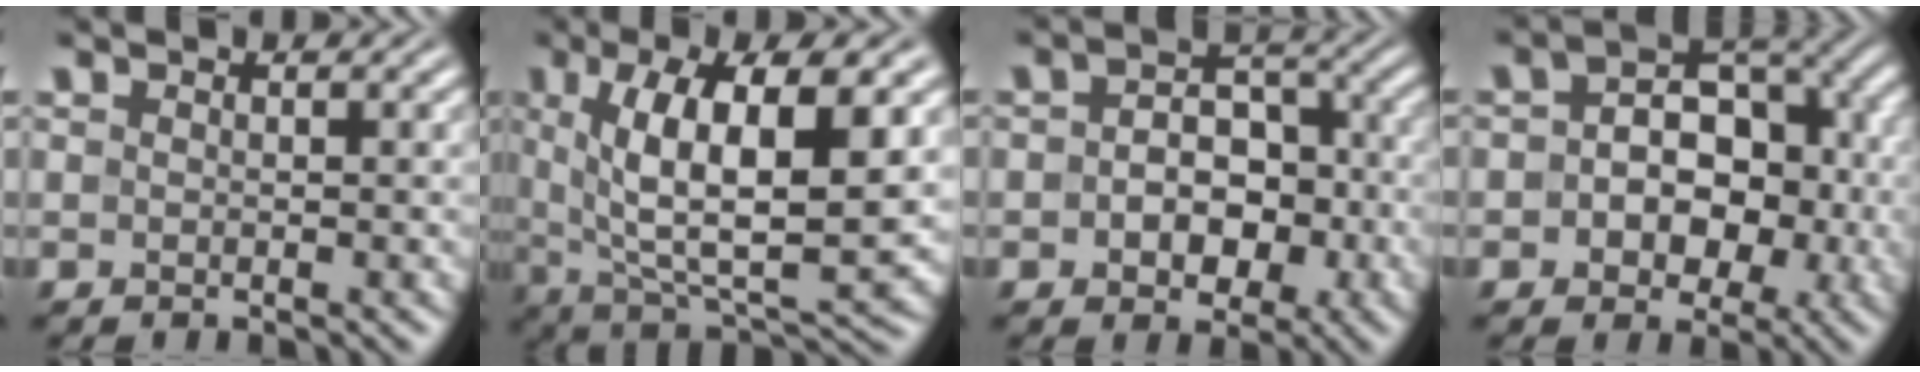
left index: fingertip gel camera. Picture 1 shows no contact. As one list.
[{"total": 10.7, "force": [2.4, 3.6, 9.8], "torque": [-0.165, -0.008, 0.044]}, {"total": 5.8, "force": [-1.0, 4.1, 3.9], "torque": [-0.043, 0.001, -0.020]}, {"total": 7.8, "force": [-0.6, 5.7, 5.4], "torque": [-0.065, 0.002, -0.014]}]